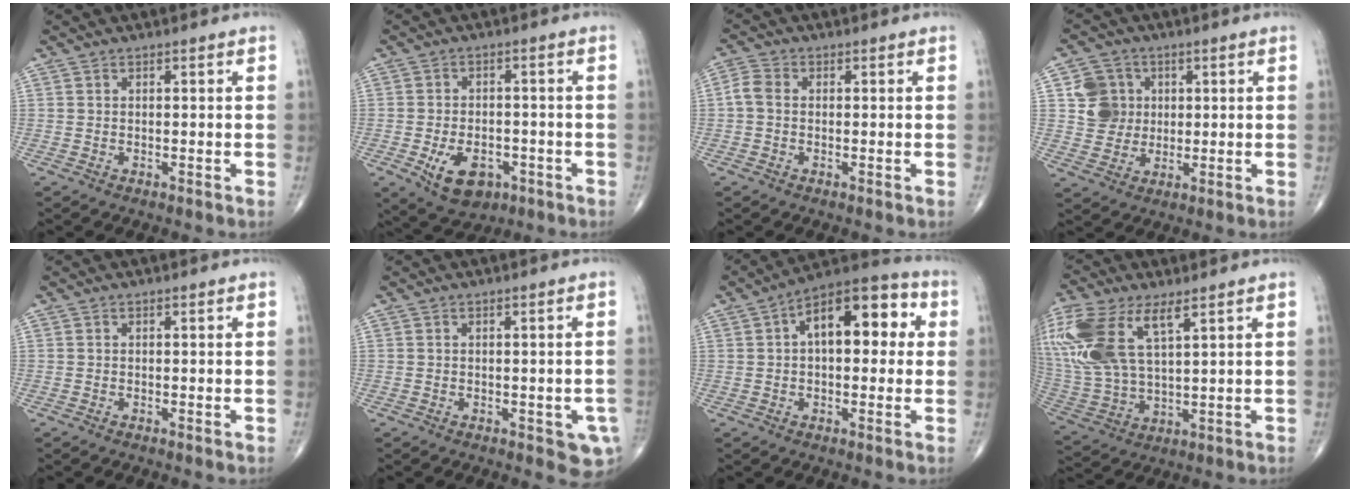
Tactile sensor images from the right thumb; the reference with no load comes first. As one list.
[{"total": 8.9, "force": [-3.5, 5.7, 5.9], "torque": [-0.078, 0.011, -0.046]}, {"total": 3.2, "force": [-0.1, 2.4, 2.1], "torque": [-0.042, 0.010, -0.011]}, {"total": 7.7, "force": [1.5, 7.2, 2.1], "torque": [-0.005, 0.000, 0.028]}, {"total": 0.0}, {"total": 4.7, "force": [-1.4, 2.1, 3.9], "torque": [-0.024, 0.001, -0.013]}, {"total": 15.1, "force": [3.0, 7.9, 12.5], "torque": [-0.152, 0.036, 0.034]}, {"total": 19.3, "force": [8.4, 8.7, 15.1], "torque": [-0.362, -0.011, 0.172]}]